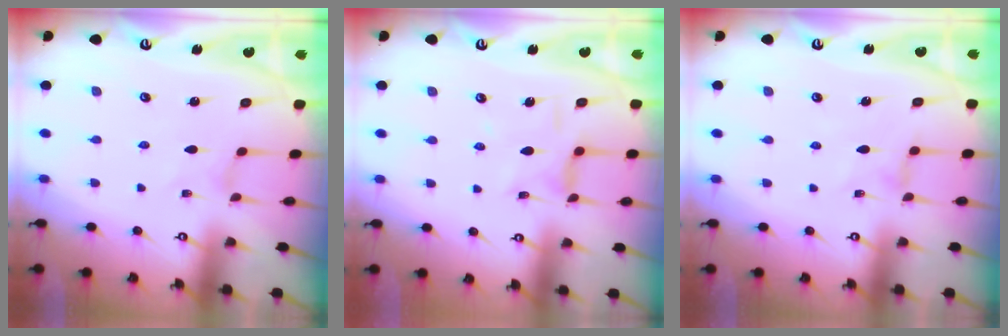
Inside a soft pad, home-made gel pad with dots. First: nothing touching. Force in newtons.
{"total": 5.7, "press": 5.7, "slide": 0.6}
{"total": 1.5, "press": 1.4, "slide": 0.4}